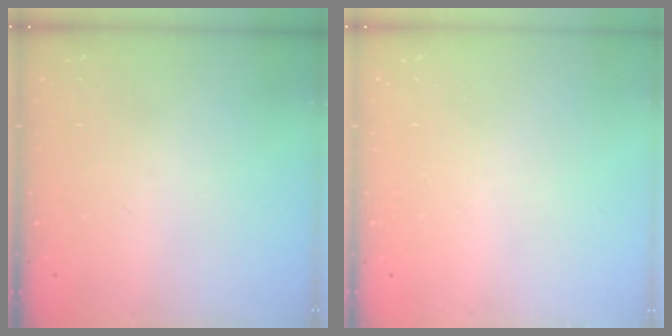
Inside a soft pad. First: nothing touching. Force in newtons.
{"total": 0.0}